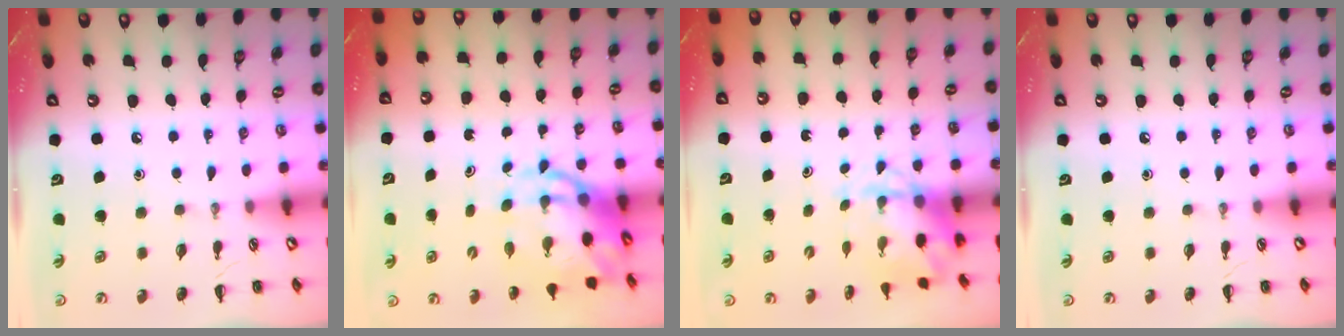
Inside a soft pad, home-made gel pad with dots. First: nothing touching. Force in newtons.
{"total": 7.7, "press": 7.5, "slide": 2.1}
{"total": 4.8, "press": 4.8, "slide": 0.4}
{"total": 0.0}